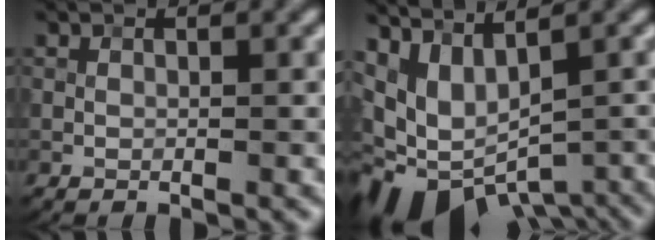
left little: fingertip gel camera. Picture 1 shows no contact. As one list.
[{"total": 7.9, "force": [-1.8, 4.4, 6.3], "torque": [-0.106, -0.014, -0.013]}]